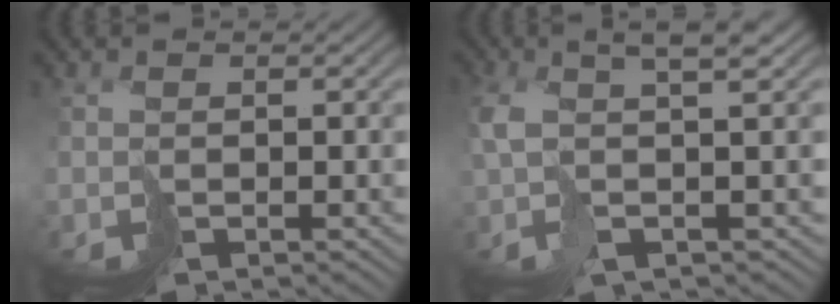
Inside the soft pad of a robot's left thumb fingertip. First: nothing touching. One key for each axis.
{"total": 6.5, "fx": 1.3, "fy": 1.8, "fz": 6.1, "tx": -0.115, "ty": 0.010, "tz": 0.017}